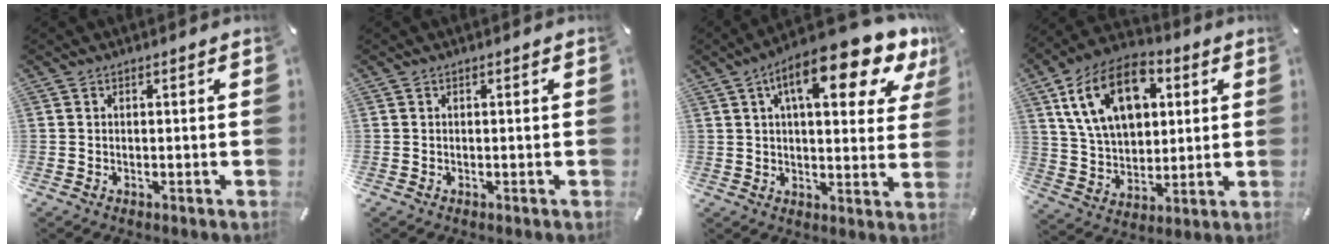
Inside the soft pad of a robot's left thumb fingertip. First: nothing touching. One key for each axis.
{"total": 0.0}
{"total": 17.1, "fx": 9.5, "fy": 5.7, "fz": 13.0, "tx": -0.198, "ty": -0.042, "tz": 0.147}
{"total": 17.4, "fx": 6.8, "fy": 11.6, "fz": 11.0, "tx": -0.208, "ty": -0.008, "tz": 0.121}